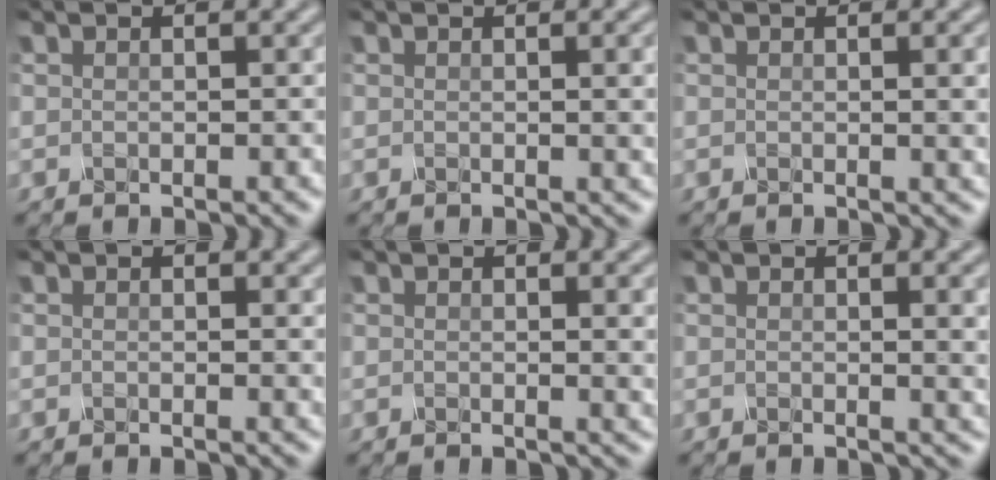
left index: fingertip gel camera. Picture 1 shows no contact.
{"total": 3.3, "force": [0.3, 1.1, 3.1], "torque": [-0.026, 0.005, 0.001]}
{"total": 3.0, "force": [0.3, 0.9, 2.9], "torque": [-0.025, 0.003, 0.000]}
{"total": 0.6, "force": [0.1, 0.1, 0.6], "torque": [-0.005, -0.002, 0.000]}
{"total": 2.4, "force": [0.3, 0.8, 2.2], "torque": [-0.017, -0.001, 0.000]}
{"total": 3.2, "force": [0.5, 1.0, 3.0], "torque": [-0.023, 0.002, 0.003]}